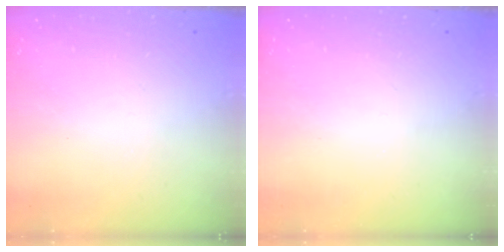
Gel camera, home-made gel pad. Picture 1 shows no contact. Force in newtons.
{"total": 0.0}